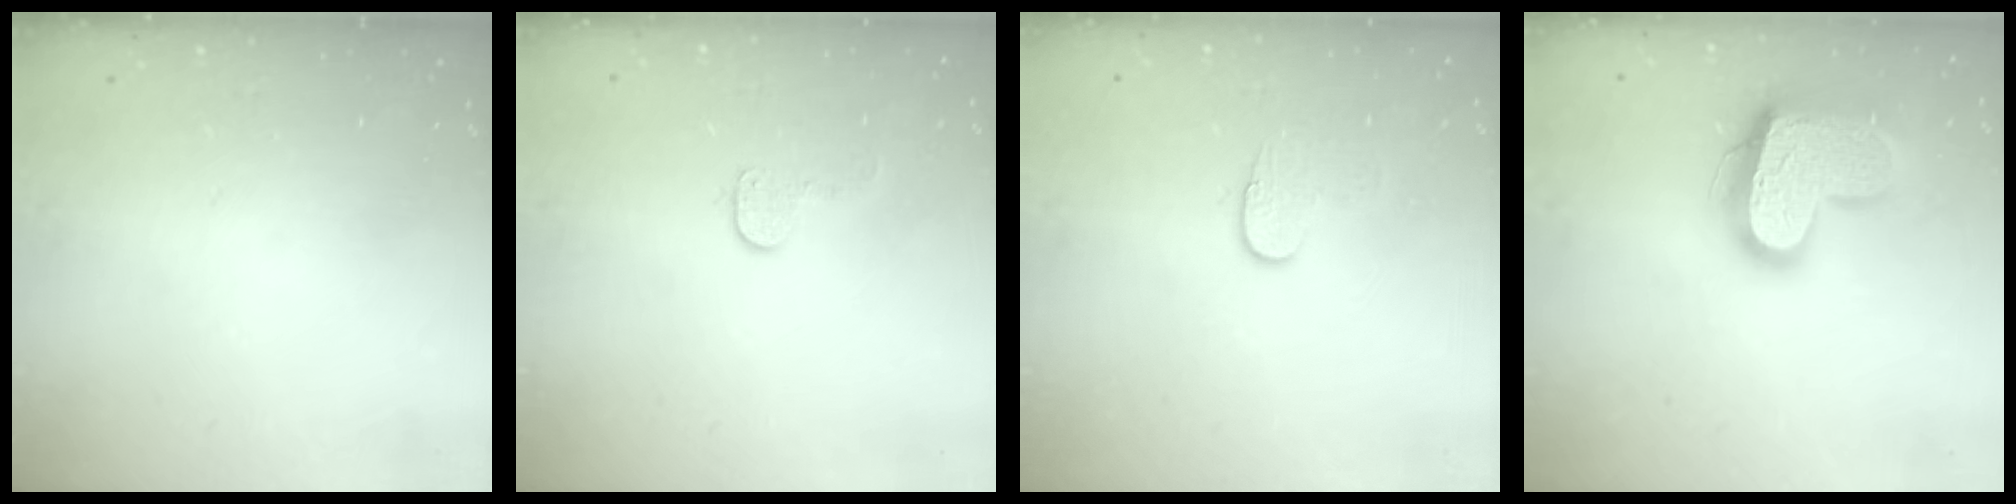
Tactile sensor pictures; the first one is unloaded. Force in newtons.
{"total": 6.4, "press": 6.4, "slide": 0.4}
{"total": 6.8, "press": 6.8, "slide": 0.6}
{"total": 18.3, "press": 18.2, "slide": 1.7}